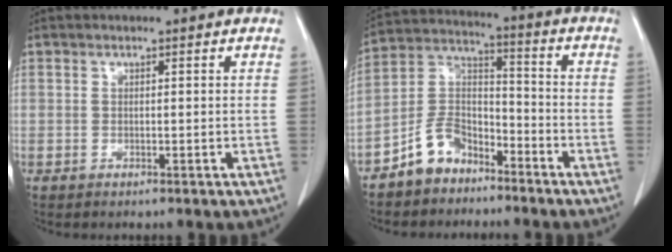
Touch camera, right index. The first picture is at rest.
{"total": 8.4, "force": [-6.1, 5.0, 2.9], "torque": [-0.060, 0.027, -0.119]}